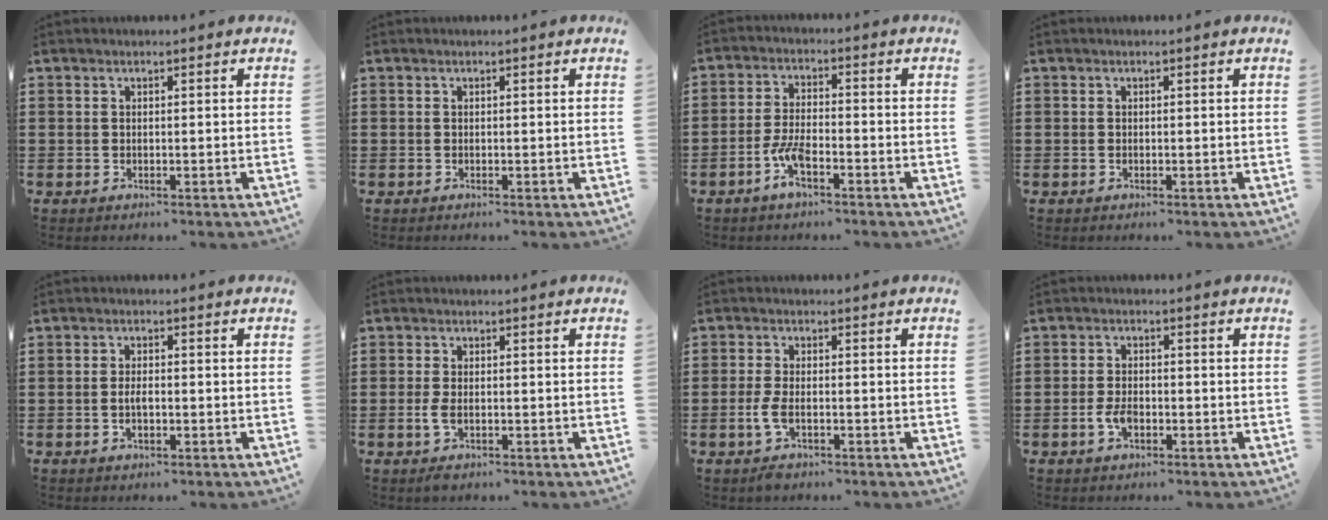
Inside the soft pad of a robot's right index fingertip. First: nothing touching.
{"total": 0.0}
{"total": 5.0, "force": [-2.8, 1.2, 4.0], "torque": [-0.102, -0.008, -0.058]}
{"total": 0.0}
{"total": 2.5, "force": [-0.5, 1.0, 2.2], "torque": [-0.041, 0.003, -0.010]}
{"total": 2.5, "force": [-0.6, 0.9, 2.2], "torque": [-0.051, -0.006, -0.012]}
{"total": 3.4, "force": [-1.2, 1.3, 2.9], "torque": [-0.069, -0.006, -0.024]}
{"total": 3.2, "force": [-1.2, 1.7, 2.4], "torque": [-0.059, -0.003, -0.025]}